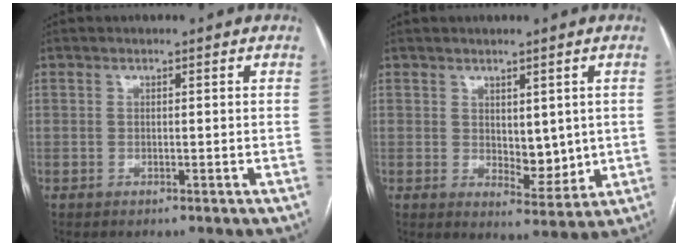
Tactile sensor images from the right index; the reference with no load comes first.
{"total": 7.7, "force": [1.2, 4.2, 6.3], "torque": [-0.081, -0.010, 0.037]}